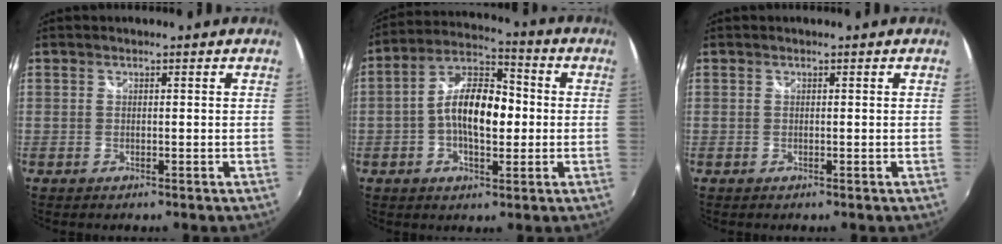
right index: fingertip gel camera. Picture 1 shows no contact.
{"total": 11.9, "force": [-1.0, 5.7, 10.4], "torque": [-0.194, 0.022, -0.022]}
{"total": 0.0}